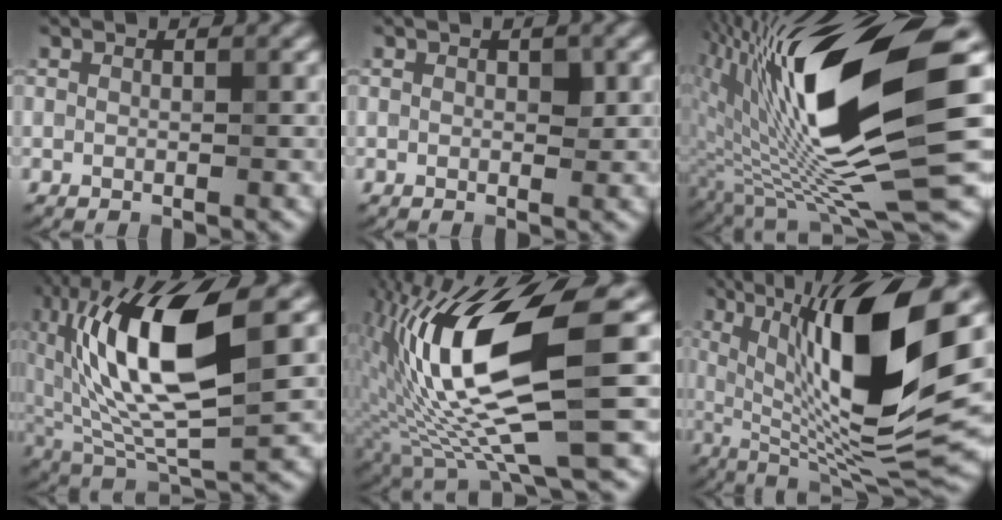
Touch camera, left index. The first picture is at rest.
{"total": 0.8, "force": [0.2, 0.5, 0.6], "torque": [-0.005, -0.001, 0.001]}
{"total": 15.5, "force": [1.2, 4.2, 14.8], "torque": [-0.261, -0.009, 0.017]}
{"total": 13.7, "force": [2.7, 5.2, 12.4], "torque": [-0.230, 0.008, 0.042]}
{"total": 15.2, "force": [0.1, 4.2, 14.7], "torque": [-0.284, 0.001, 0.005]}
{"total": 14.8, "force": [3.6, 3.8, 13.9], "torque": [-0.231, 0.000, 0.062]}